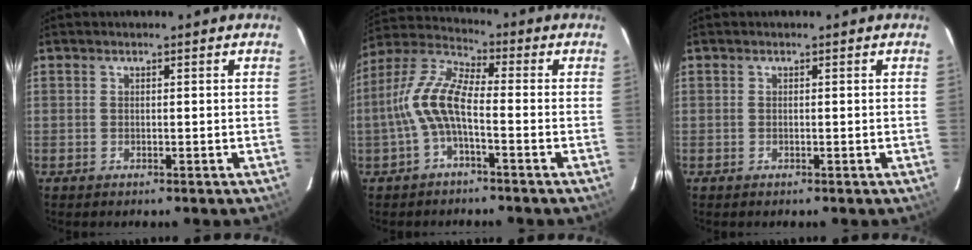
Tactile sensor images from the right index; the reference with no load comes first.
{"total": 9.4, "force": [-2.4, 3.0, 8.6], "torque": [-0.195, 0.015, -0.051]}
{"total": 0.0}